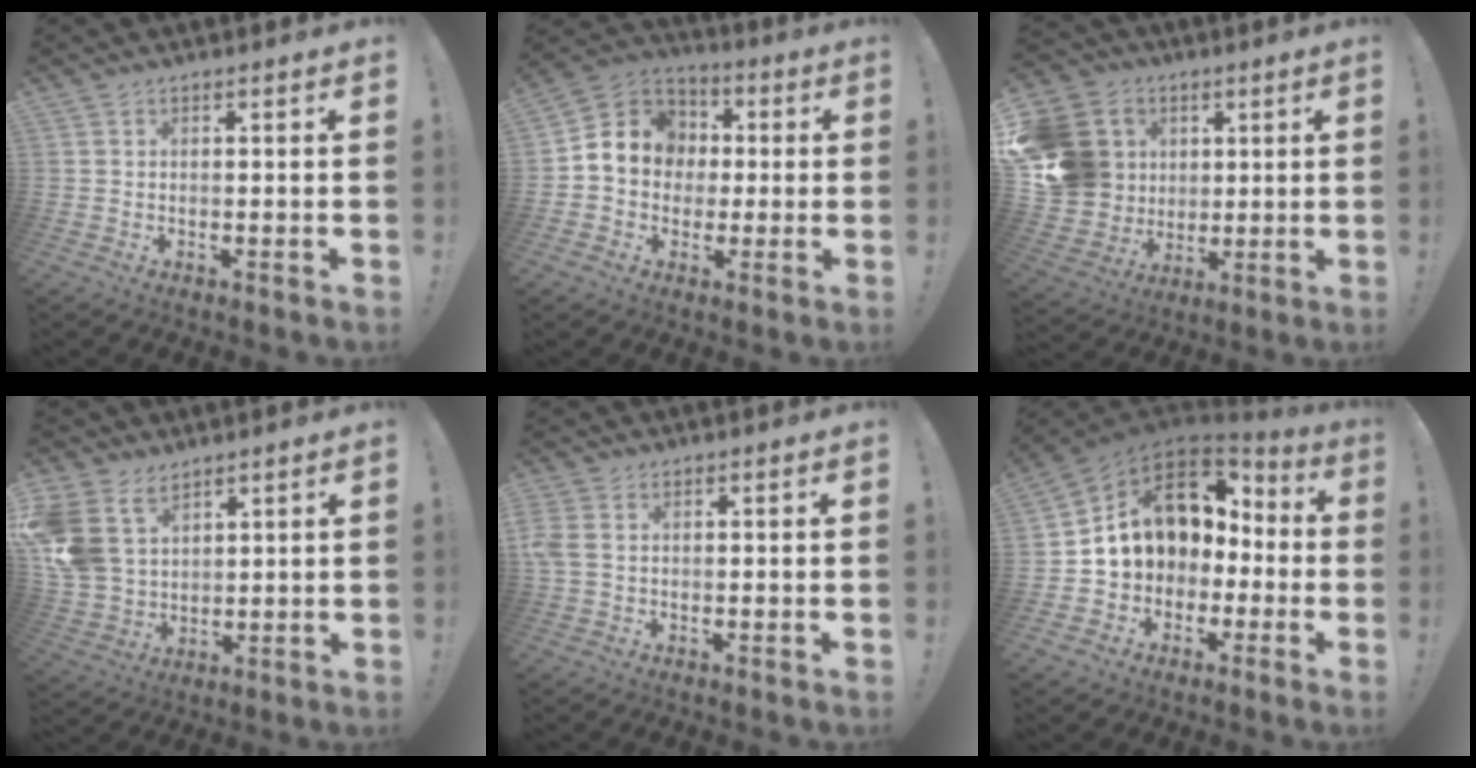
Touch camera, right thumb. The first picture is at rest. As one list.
[{"total": 11.3, "force": [0.2, 10.4, 4.4], "torque": [-0.061, 0.014, 0.015]}, {"total": 17.8, "force": [3.4, 15.8, 7.4], "torque": [-0.130, 0.000, 0.092]}, {"total": 12.9, "force": [7.1, 8.9, 5.9], "torque": [-0.127, -0.039, 0.145]}, {"total": 3.7, "force": [0.6, 2.7, 2.4], "torque": [-0.061, 0.001, 0.013]}, {"total": 14.1, "force": [4.6, 10.7, 8.0], "torque": [-0.130, -0.015, 0.099]}]